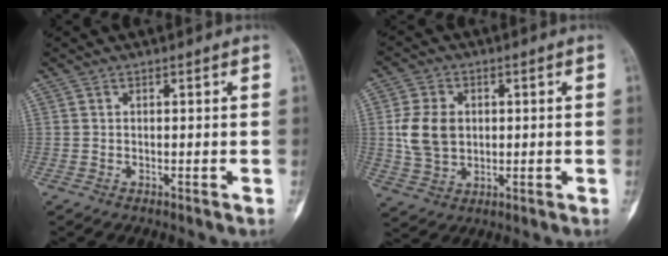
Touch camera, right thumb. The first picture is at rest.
{"total": 8.8, "force": [0.8, 6.7, 5.6], "torque": [-0.095, -0.002, 0.019]}